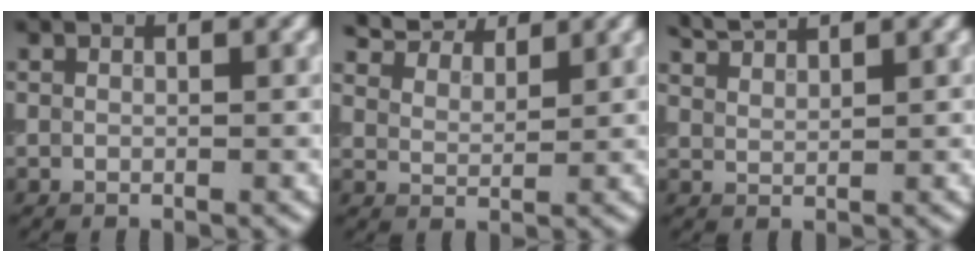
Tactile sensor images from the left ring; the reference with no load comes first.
{"total": 6.9, "force": [6.1, 2.1, 2.3], "torque": [-0.057, 0.010, 0.100]}
{"total": 2.5, "force": [2.4, 0.3, 0.7], "torque": [-0.011, 0.007, 0.048]}